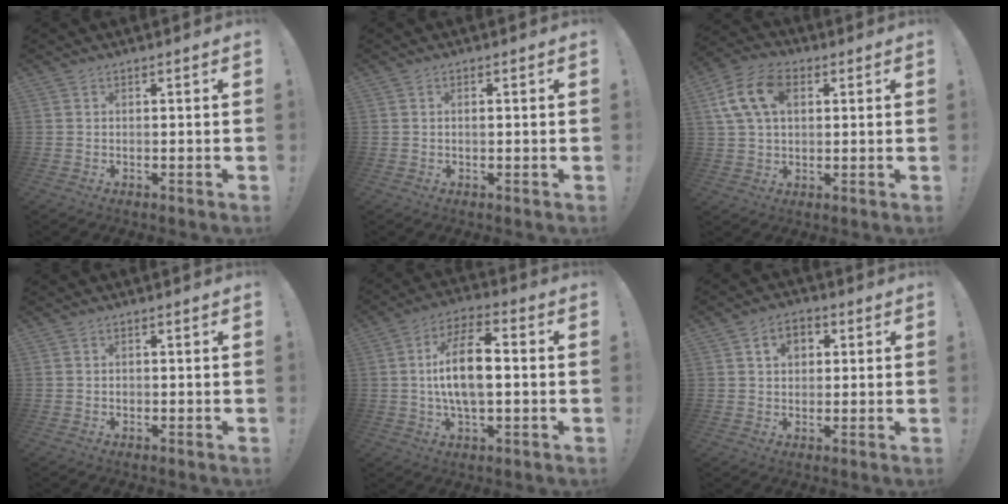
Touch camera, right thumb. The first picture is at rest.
{"total": 0.7, "force": [0.0, 0.1, 0.7], "torque": [-0.015, 0.001, 0.000]}
{"total": 14.0, "force": [4.5, 9.2, 9.6], "torque": [-0.178, -0.002, 0.084]}
{"total": 0.5, "force": [-0.2, 0.5, 0.0], "torque": [0.000, 0.002, -0.003]}
{"total": 13.5, "force": [0.1, 6.0, 12.1], "torque": [-0.207, 0.008, -0.001]}
{"total": 6.2, "force": [1.7, 4.7, 3.5], "torque": [-0.054, 0.004, 0.031]}